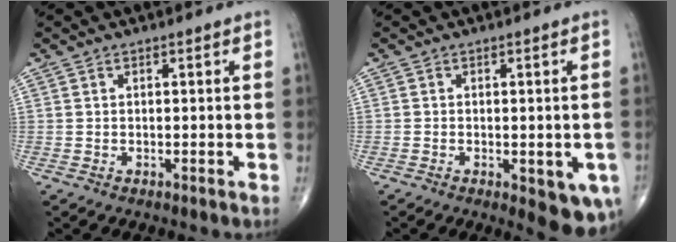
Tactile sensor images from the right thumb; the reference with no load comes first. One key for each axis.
{"total": 7.9, "fx": -2.7, "fy": 3.1, "fz": 6.8, "tx": -0.067, "ty": -0.007, "tz": -0.029}